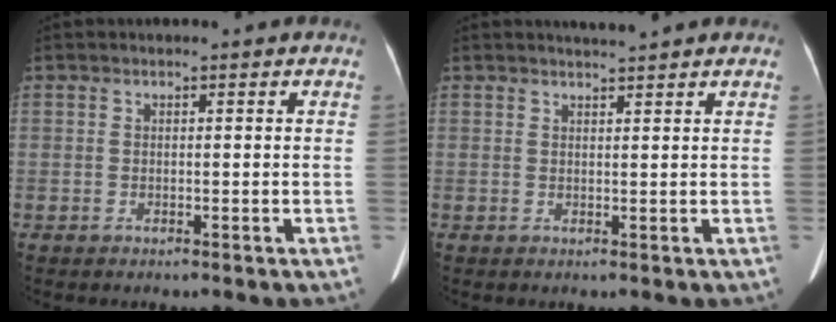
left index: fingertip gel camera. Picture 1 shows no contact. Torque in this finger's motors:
{"motor_torque": [0.11, -0.28, 0.00, 0.00]}